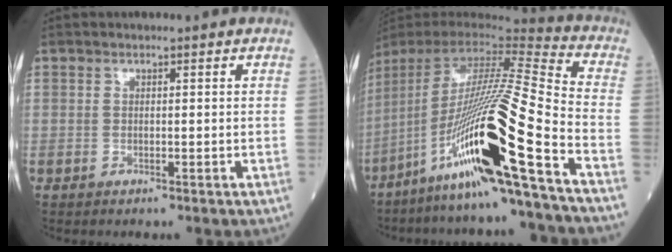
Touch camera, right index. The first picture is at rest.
{"total": 23.5, "force": [-11.5, -0.9, 20.5], "torque": [-0.383, -0.038, -0.215]}